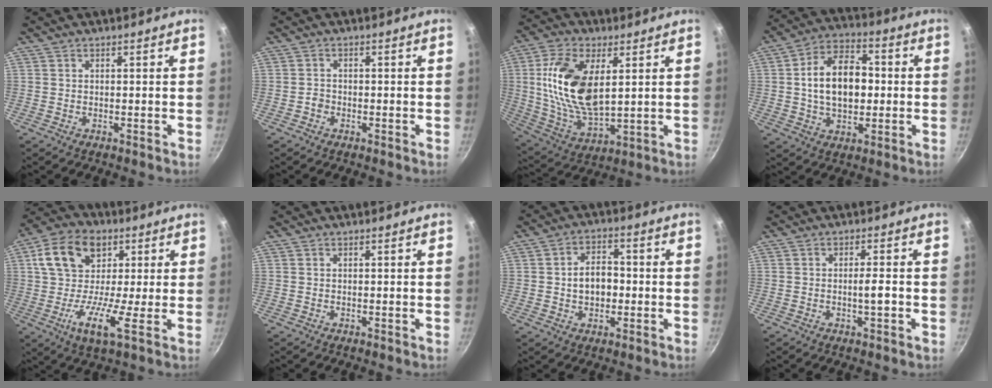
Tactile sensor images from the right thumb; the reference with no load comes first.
{"total": 1.4, "force": [-0.7, 1.1, 0.3], "torque": [0.002, 0.008, -0.012]}
{"total": 17.7, "force": [3.7, 9.4, 14.6], "torque": [-0.274, -0.012, 0.077]}
{"total": 14.6, "force": [0.6, 9.5, 11.0], "torque": [-0.154, 0.023, 0.001]}
{"total": 14.4, "force": [1.7, 8.7, 11.3], "torque": [-0.187, 0.012, 0.003]}
{"total": 0.0}
{"total": 7.1, "force": [-0.5, 5.0, 4.9], "torque": [-0.055, 0.017, -0.012]}
{"total": 3.2, "force": [-0.8, 0.5, 3.1], "torque": [-0.049, 0.005, -0.013]}